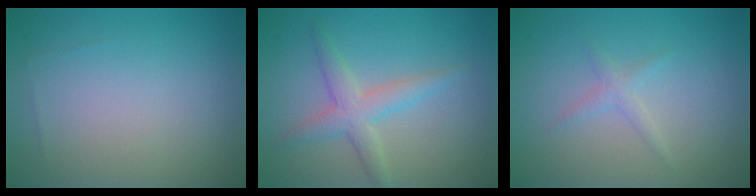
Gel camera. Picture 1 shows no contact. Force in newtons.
{"total": 2.9, "press": 2.9, "slide": 0.1}
{"total": 1.1, "press": 1.1, "slide": 0.0}